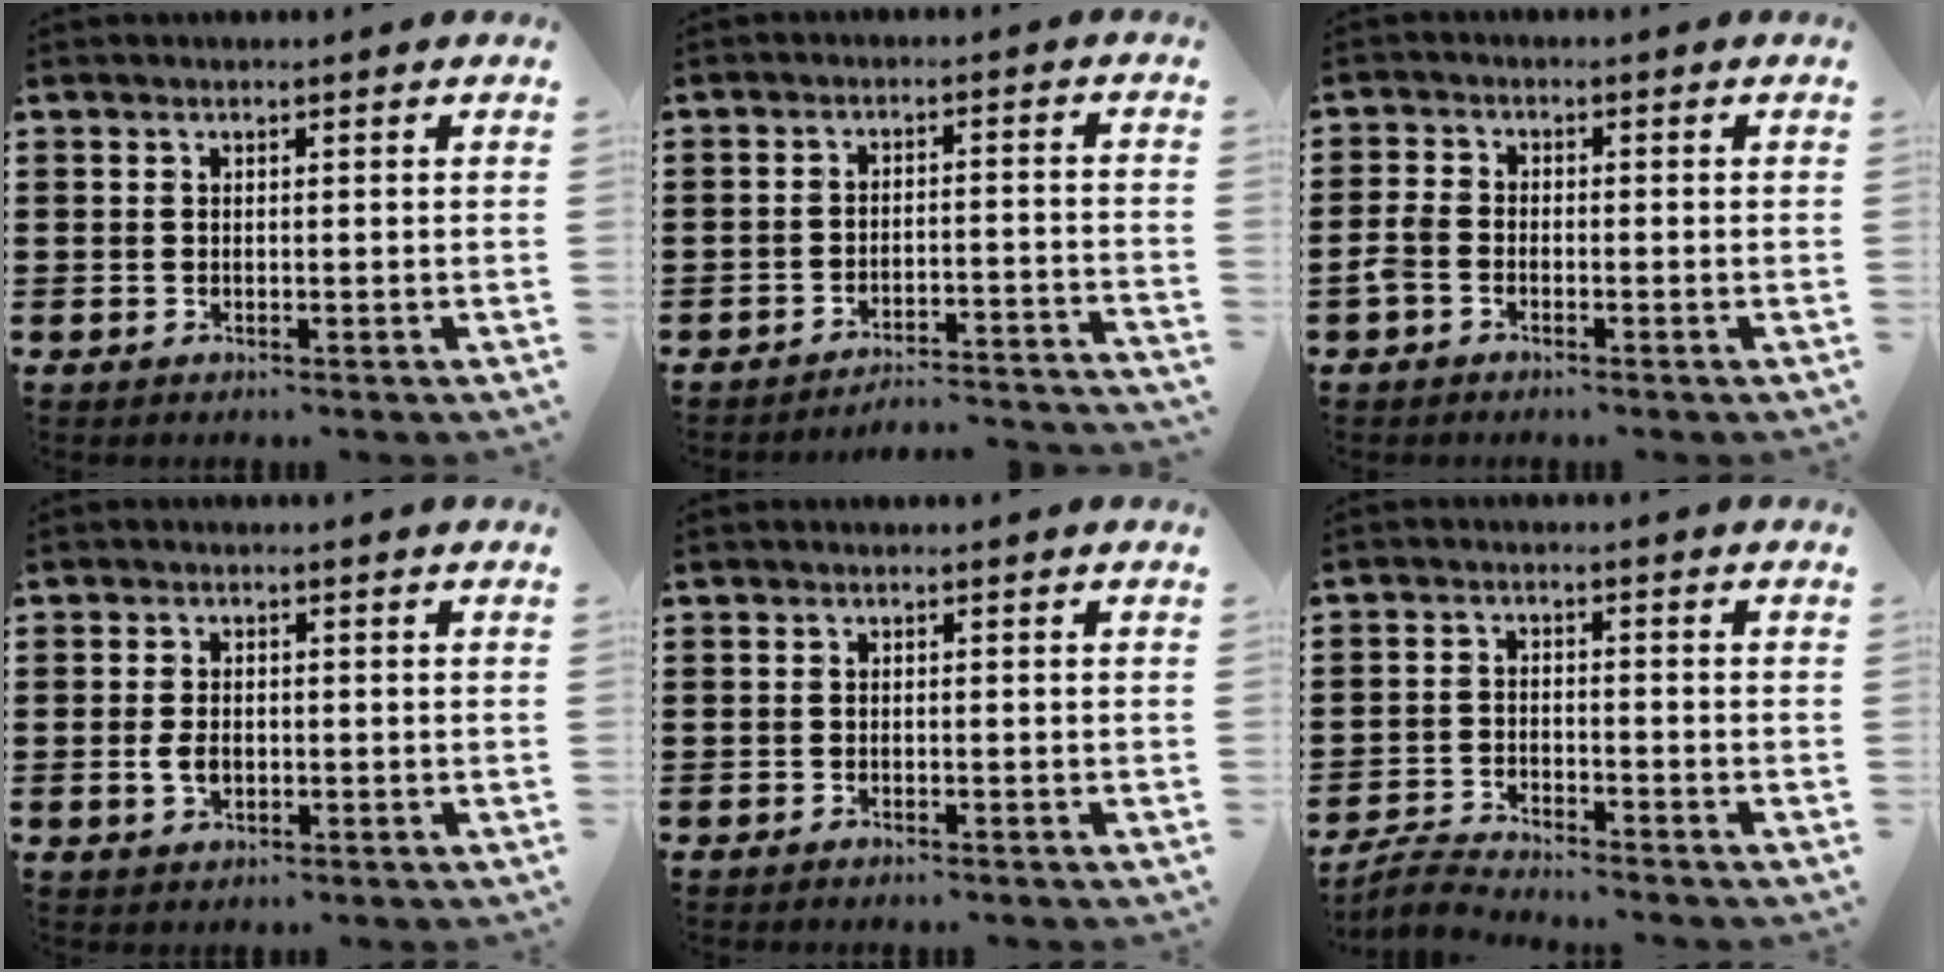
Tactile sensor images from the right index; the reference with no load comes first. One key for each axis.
{"total": 4.0, "fx": -3.9, "fy": 0.1, "fz": 0.7, "tx": -0.019, "ty": -0.002, "tz": -0.082}
{"total": 2.5, "fx": -1.6, "fy": 1.4, "fz": 1.3, "tx": -0.048, "ty": -0.003, "tz": -0.038}
{"total": 2.6, "fx": -0.4, "fy": 1.6, "fz": 2.0, "tx": -0.047, "ty": -0.001, "tz": -0.010}
{"total": 0.6, "fx": -0.6, "fy": 0.0, "fz": 0.1, "tx": -0.002, "ty": -0.002, "tz": -0.012}
{"total": 3.5, "fx": -3.5, "fy": 0.2, "fz": 0.2, "tx": -0.022, "ty": 0.001, "tz": -0.080}